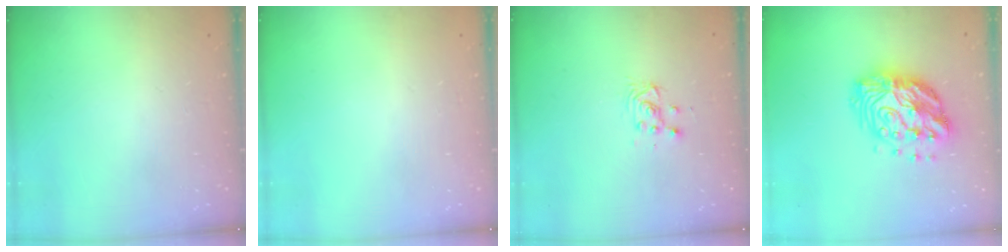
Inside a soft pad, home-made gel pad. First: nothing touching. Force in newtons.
{"total": 0.0}
{"total": 3.1, "press": 3.1, "slide": 0.2}
{"total": 16.6, "press": 16.5, "slide": 1.5}